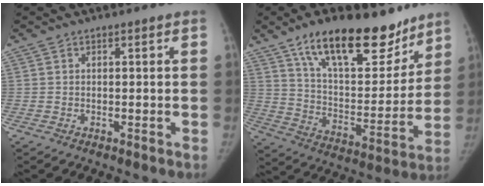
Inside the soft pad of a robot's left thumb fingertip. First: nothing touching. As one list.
[{"total": 23.0, "force": [15.5, 10.0, 13.7], "torque": [-0.168, -0.065, 0.256]}]